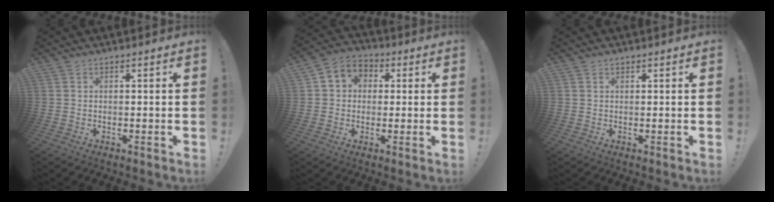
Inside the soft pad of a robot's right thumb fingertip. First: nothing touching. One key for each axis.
{"total": 6.4, "fx": 0.5, "fy": 5.9, "fz": 2.5, "tx": -0.036, "ty": 0.005, "tz": 0.015}
{"total": 0.5, "fx": 0.4, "fy": 0.3, "fz": 0.2, "tx": -0.003, "ty": 0.000, "tz": 0.007}